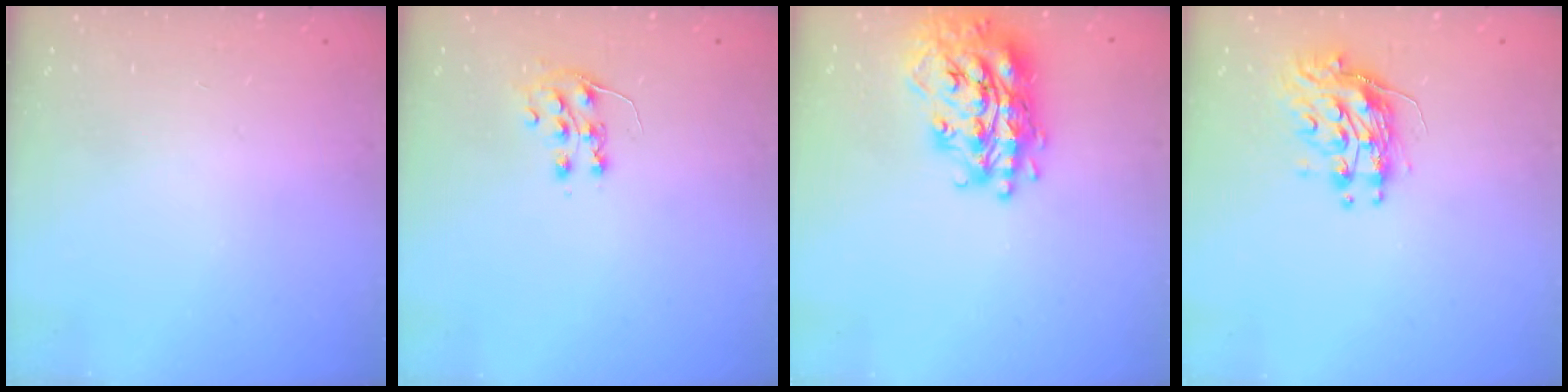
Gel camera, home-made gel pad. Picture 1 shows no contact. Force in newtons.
{"total": 7.3, "press": 7.3, "slide": 0.5}
{"total": 21.6, "press": 21.5, "slide": 1.8}
{"total": 9.6, "press": 9.6, "slide": 0.3}